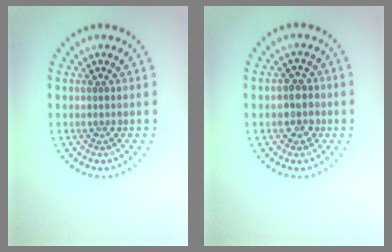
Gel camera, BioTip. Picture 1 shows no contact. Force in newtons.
{"total": 2.2, "press": 2.0, "slide": 0.7}